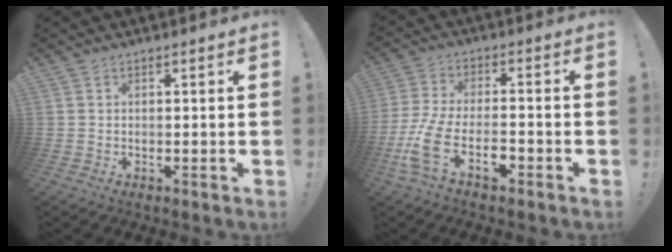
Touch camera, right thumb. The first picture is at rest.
{"total": 12.8, "force": [-6.1, 5.7, 9.7], "torque": [-0.202, 0.017, -0.107]}